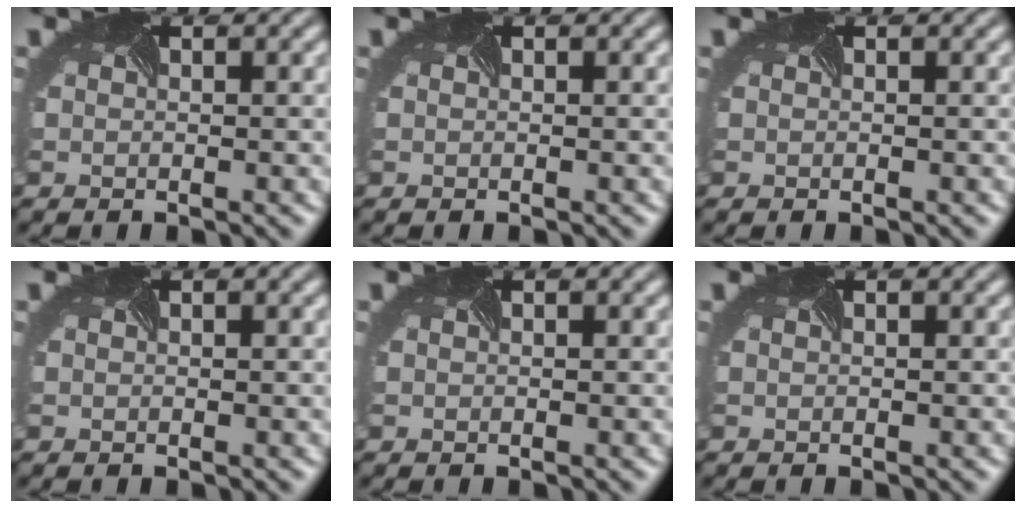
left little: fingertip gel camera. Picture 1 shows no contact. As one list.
[{"total": 0.0}, {"total": 0.0}, {"total": 0.0}, {"total": 0.0}, {"total": 0.0}]